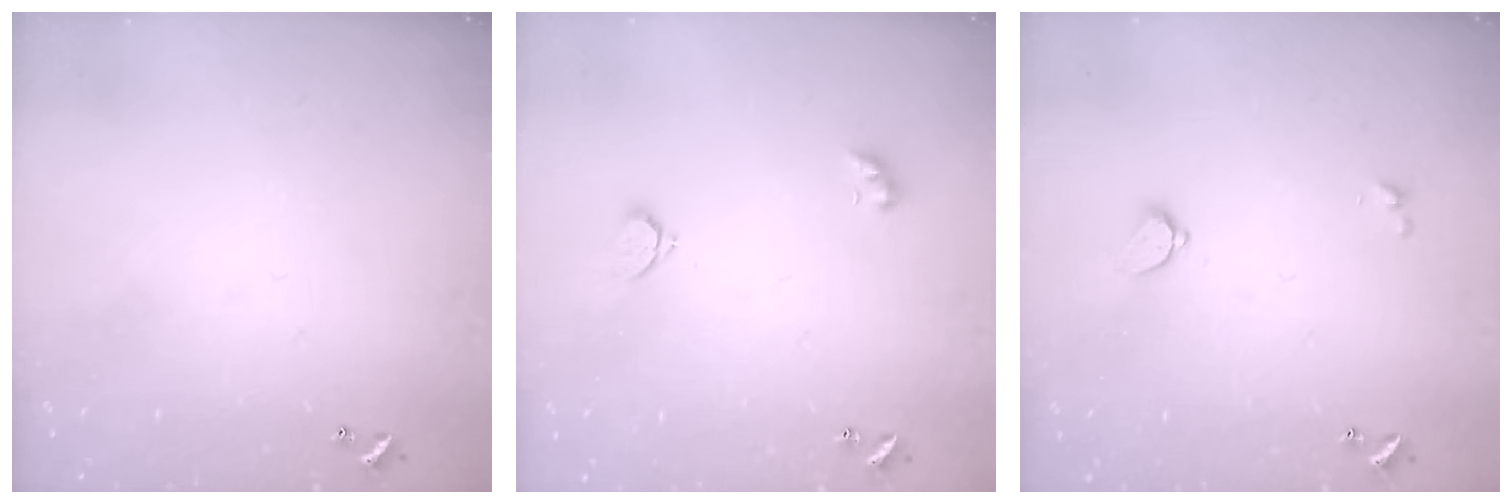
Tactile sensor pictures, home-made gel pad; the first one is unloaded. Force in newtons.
{"total": 2.6, "press": 2.6, "slide": 0.5}
{"total": 1.7, "press": 1.6, "slide": 0.5}